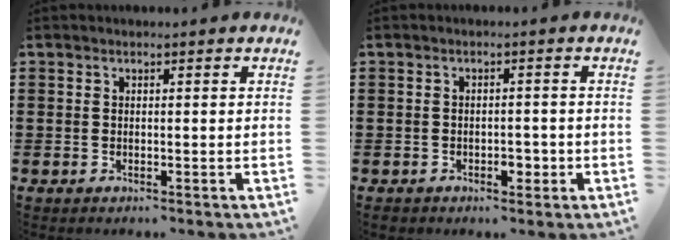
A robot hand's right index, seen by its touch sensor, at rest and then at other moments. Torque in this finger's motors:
{"motor_torque": [0.02, 0.02, 0.01, 0.01]}